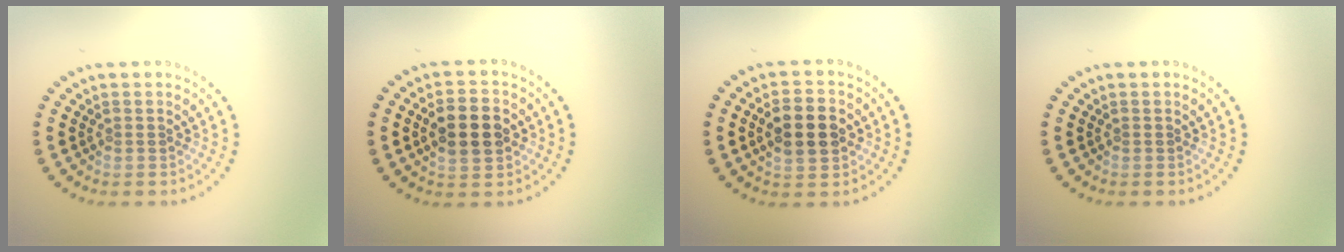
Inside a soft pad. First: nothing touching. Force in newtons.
{"total": 4.6, "press": 4.6, "slide": 0.2}
{"total": 4.6, "press": 4.6, "slide": 0.2}
{"total": 0.0}